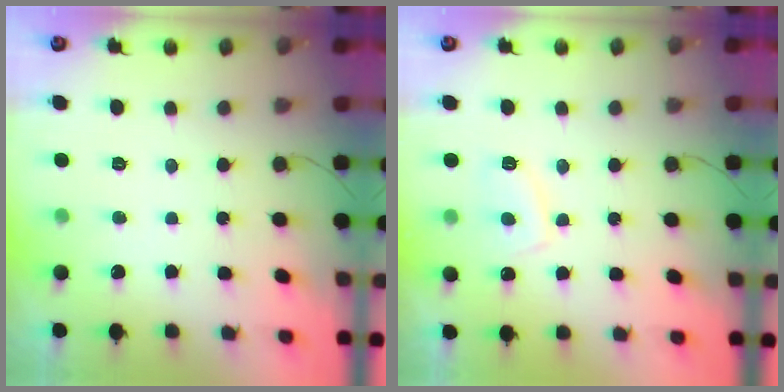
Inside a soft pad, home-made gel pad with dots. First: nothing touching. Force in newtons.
{"total": 5.4, "press": 5.4, "slide": 0.9}